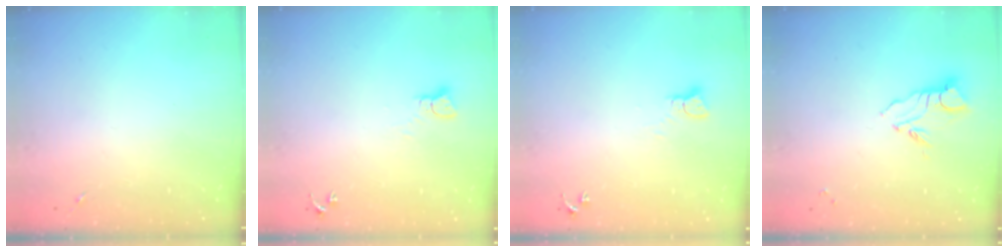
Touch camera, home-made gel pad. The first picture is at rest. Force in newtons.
{"total": 2.3, "press": 2.3, "slide": 0.2}
{"total": 2.3, "press": 2.3, "slide": 0.2}
{"total": 6.9, "press": 6.9, "slide": 0.7}